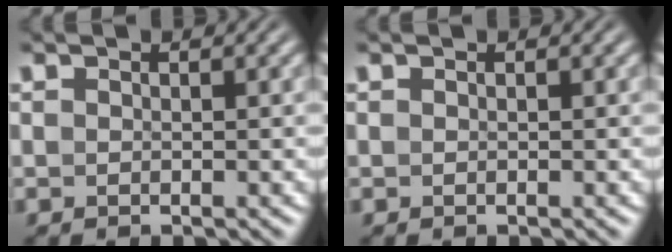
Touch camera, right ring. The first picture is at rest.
{"total": 0.0}